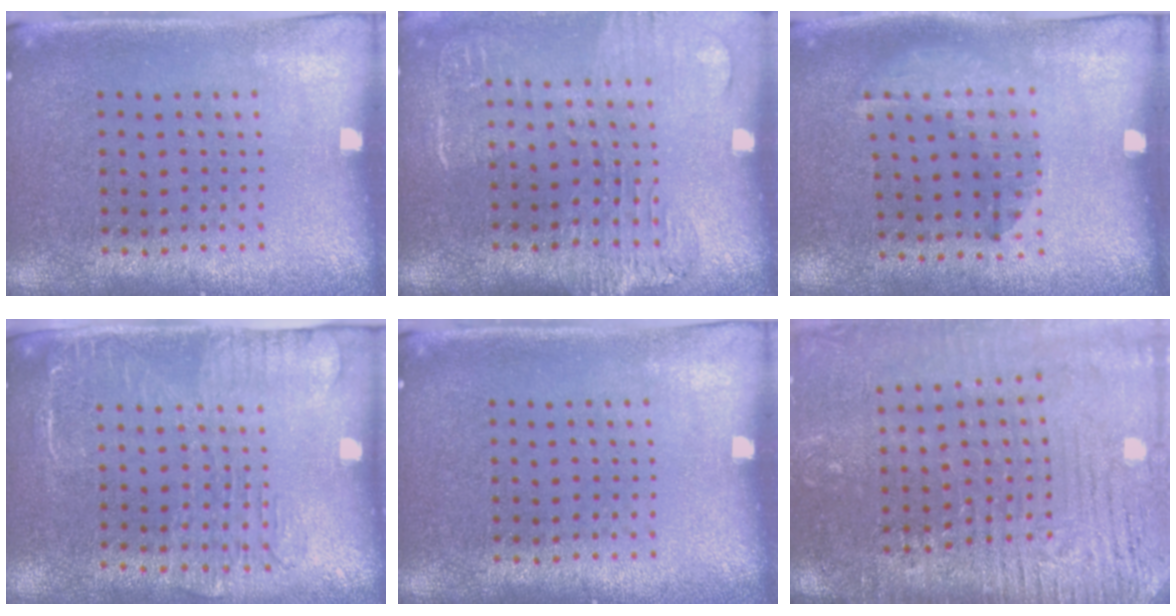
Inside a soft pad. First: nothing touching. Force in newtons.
{"total": 1.8, "press": 1.5, "slide": 0.9}
{"total": 1.4, "press": 0.9, "slide": 1.1}
{"total": 1.8, "press": 1.5, "slide": 0.9}
{"total": 0.0}
{"total": 3.7, "press": 3.7, "slide": 0.5}